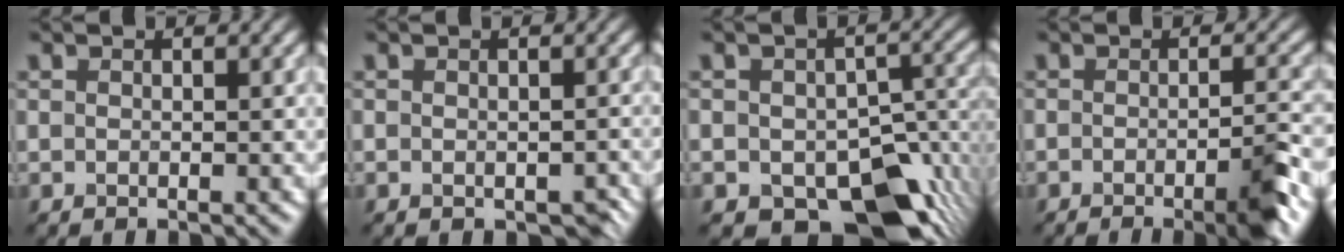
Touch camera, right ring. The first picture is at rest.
{"total": 1.2, "force": [-0.4, 0.8, 0.8], "torque": [-0.014, -0.010, 0.000]}
{"total": 10.6, "force": [-4.9, 6.3, 7.0], "torque": [-0.093, -0.029, -0.066]}
{"total": 4.4, "force": [-1.9, 0.9, 3.9], "torque": [-0.046, -0.006, -0.034]}